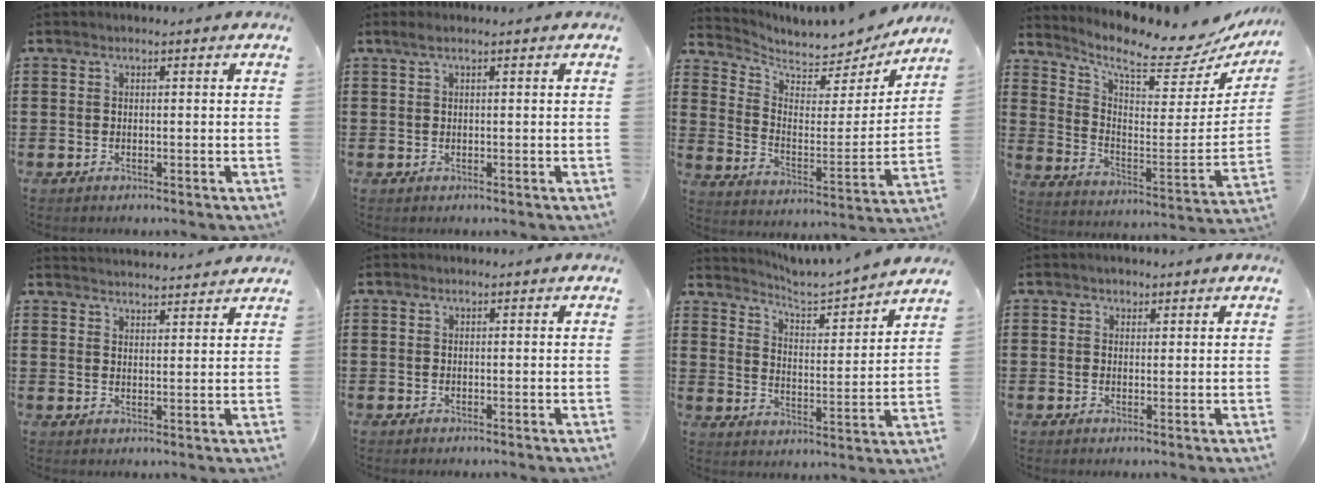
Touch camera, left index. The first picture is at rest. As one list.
[{"total": 0.9, "force": [0.4, 0.1, 0.7], "torque": [-0.015, 0.001, 0.008]}, {"total": 5.5, "force": [5.3, 1.5, 0.7], "torque": [-0.047, -0.040, 0.090]}, {"total": 7.9, "force": [6.4, 1.5, 4.4], "torque": [-0.101, -0.056, 0.101]}, {"total": 2.9, "force": [2.9, -0.2, -0.2], "torque": [-0.005, -0.013, 0.054]}, {"total": 0.0}, {"total": 3.6, "force": [3.5, -0.3, 0.7], "torque": [-0.037, -0.035, 0.049]}, {"total": 1.1, "force": [0.8, 0.8, 0.0], "torque": [-0.003, 0.004, 0.015]}]